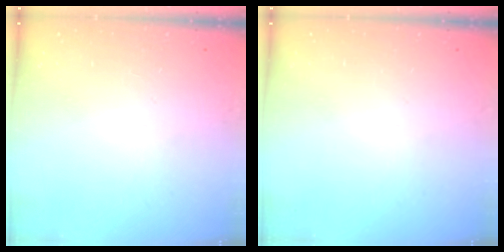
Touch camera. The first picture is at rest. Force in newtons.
{"total": 0.0}